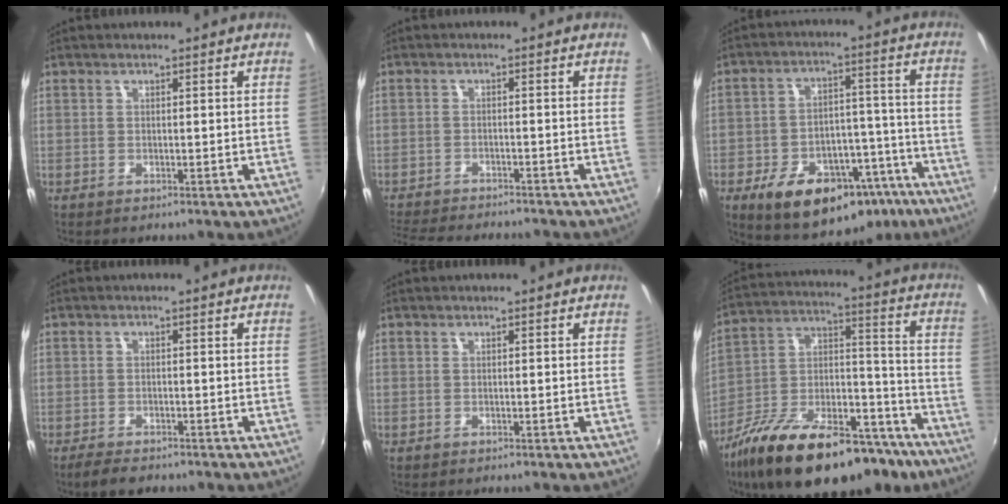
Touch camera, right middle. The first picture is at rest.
{"total": 10.5, "force": [-9.5, 1.9, 3.9], "torque": [-0.102, -0.019, -0.154]}
{"total": 21.2, "force": [-12.9, 11.9, 11.9], "torque": [-0.211, 0.023, -0.163]}
{"total": 4.1, "force": [-3.4, 1.3, 2.0], "torque": [-0.051, -0.013, -0.060]}
{"total": 0.0}
{"total": 28.7, "force": [-19.2, 11.9, 17.8], "torque": [-0.301, -0.001, -0.290]}